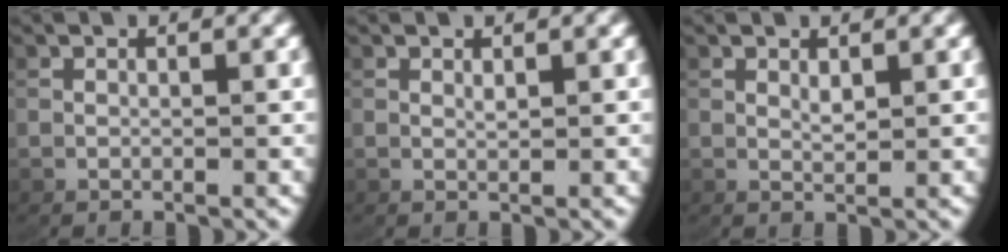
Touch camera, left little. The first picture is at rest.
{"total": 0.6, "force": [0.4, -0.4, 0.2], "torque": [-0.003, -0.005, 0.014]}
{"total": 1.1, "force": [0.8, -0.5, 0.6], "torque": [-0.008, -0.008, 0.022]}